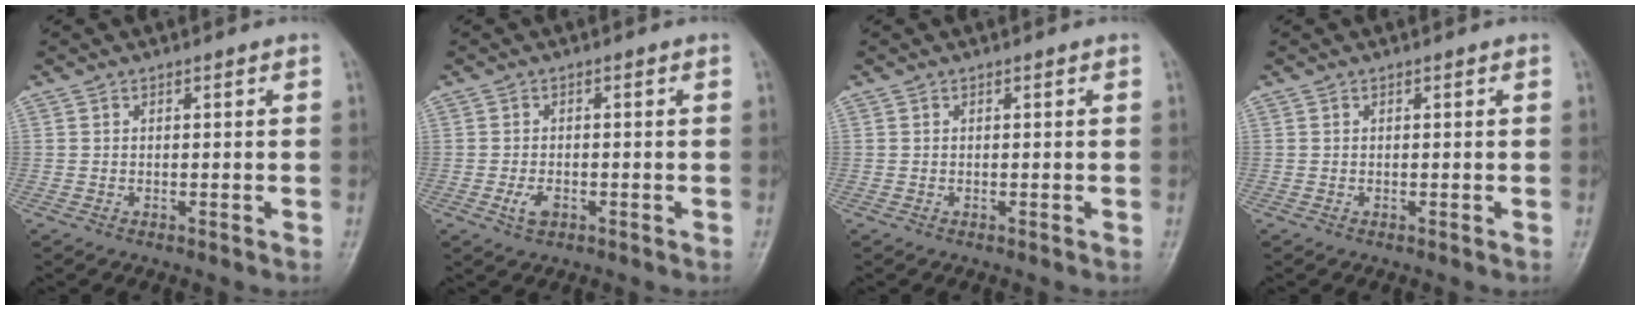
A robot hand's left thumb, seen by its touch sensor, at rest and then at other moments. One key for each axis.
{"total": 2.7, "fx": -1.0, "fy": 1.6, "fz": 1.9, "tx": -0.037, "ty": 0.000, "tz": -0.018}
{"total": 0.0}
{"total": 0.0}